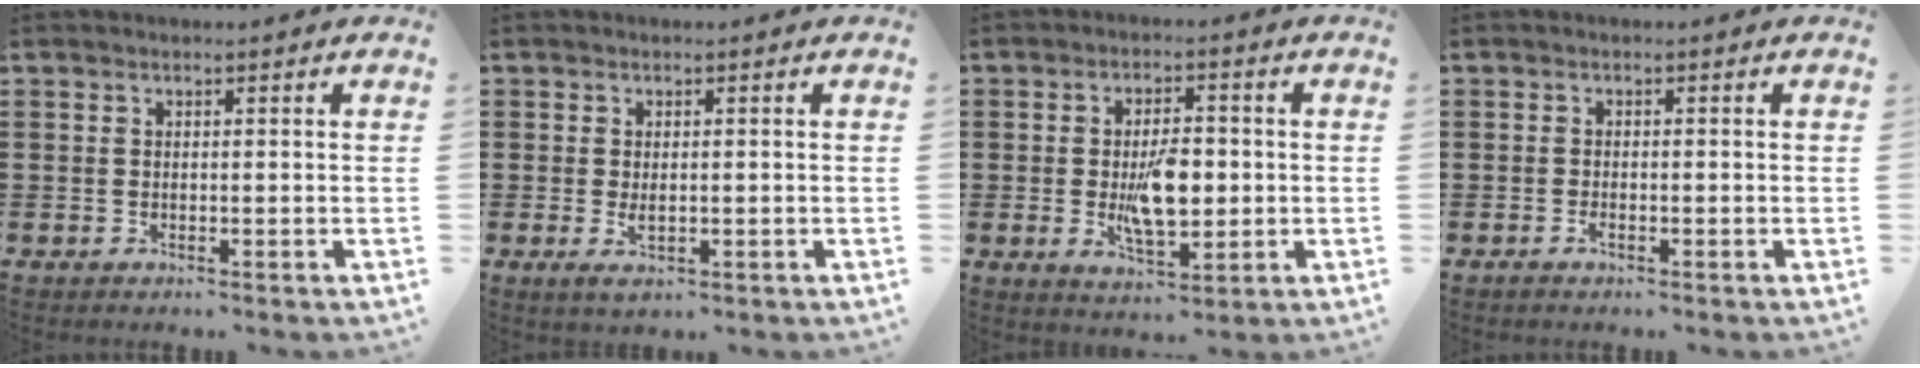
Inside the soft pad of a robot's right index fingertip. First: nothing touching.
{"total": 1.9, "force": [-0.2, 0.7, 1.7], "torque": [-0.034, -0.002, -0.003]}
{"total": 7.8, "force": [-0.6, 3.6, 6.9], "torque": [-0.119, -0.005, -0.016]}
{"total": 1.0, "force": [-0.7, 0.1, 0.7], "torque": [-0.015, -0.007, -0.012]}